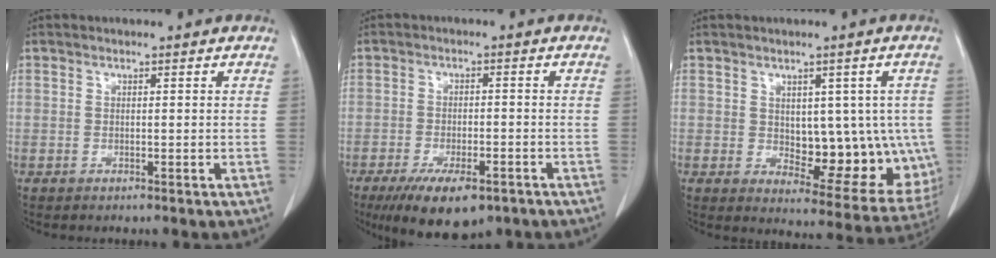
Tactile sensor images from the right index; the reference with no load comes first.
{"total": 10.6, "force": [-7.0, 3.7, 7.0], "torque": [-0.111, -0.012, -0.105]}
{"total": 12.9, "force": [-0.1, 6.8, 11.0], "torque": [-0.120, 0.006, 0.021]}